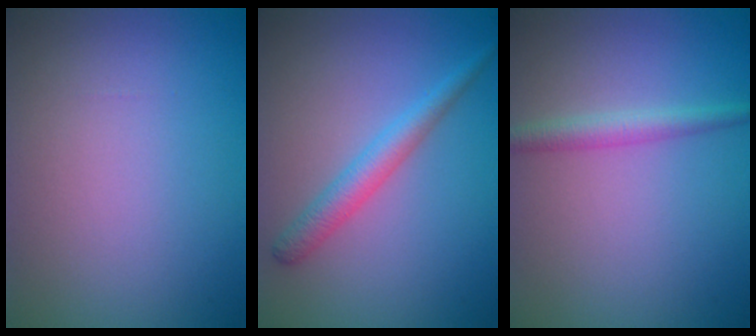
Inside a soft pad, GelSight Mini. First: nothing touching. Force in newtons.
{"total": 2.7, "press": 2.7, "slide": 0.1}
{"total": 2.1, "press": 2.1, "slide": 0.1}